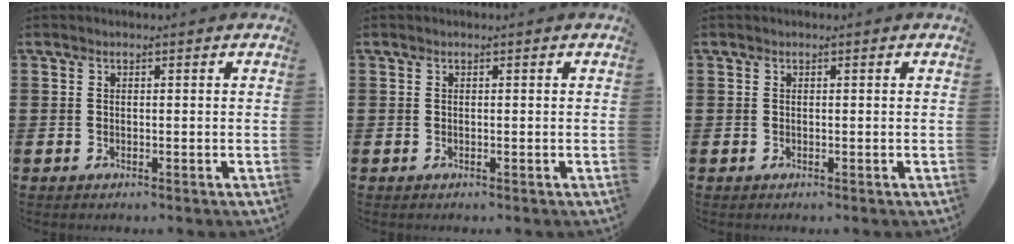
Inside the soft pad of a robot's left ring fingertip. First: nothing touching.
{"total": 0.0}
{"total": 0.0}